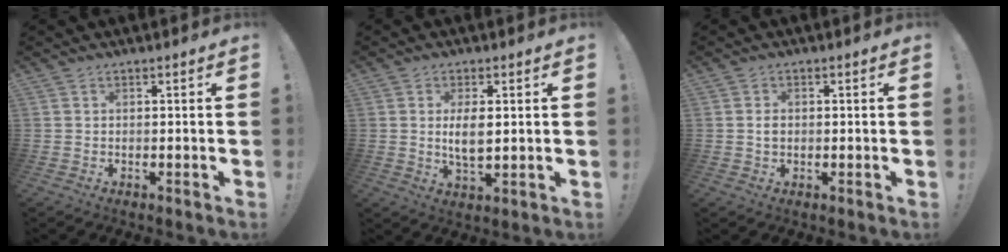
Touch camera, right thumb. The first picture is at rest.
{"total": 6.0, "force": [0.8, 2.6, 5.4], "torque": [-0.095, -0.011, 0.006]}
{"total": 1.6, "force": [-0.2, 1.3, 0.8], "torque": [-0.011, 0.003, -0.005]}